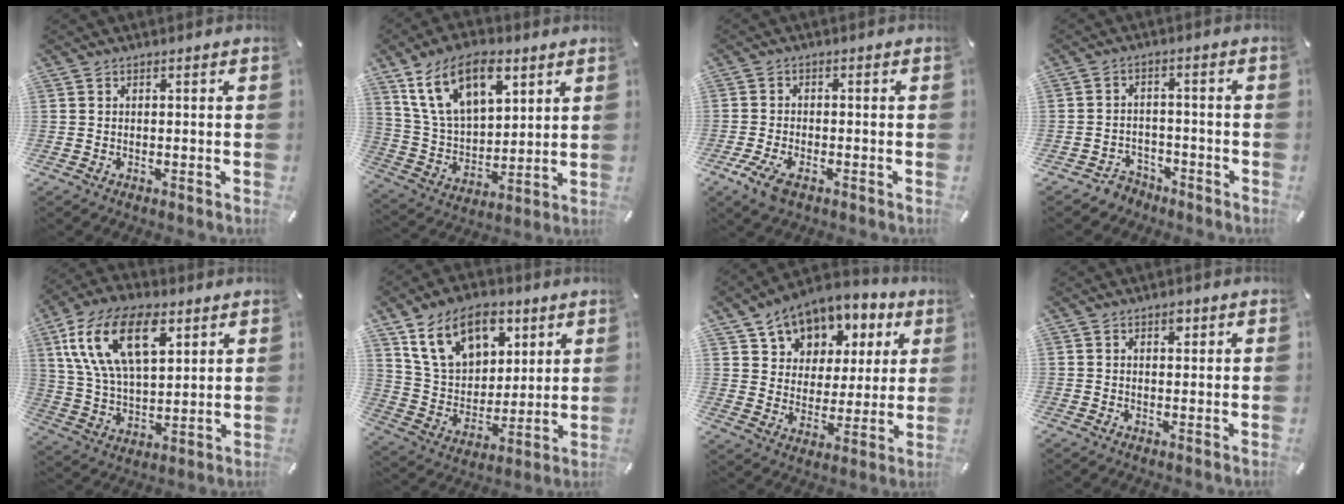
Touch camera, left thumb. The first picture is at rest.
{"total": 16.6, "force": [9.1, 9.6, 10.0], "torque": [-0.215, -0.026, 0.165]}
{"total": 4.8, "force": [-2.8, 2.2, 3.2], "torque": [-0.082, -0.001, -0.055]}
{"total": 4.3, "force": [-2.9, 3.0, 1.0], "torque": [-0.022, 0.013, -0.057]}
{"total": 18.0, "force": [8.2, 9.7, 12.8], "torque": [-0.277, -0.011, 0.140]}
{"total": 16.2, "force": [8.9, 11.0, 8.0], "torque": [-0.150, -0.028, 0.171]}
{"total": 11.5, "force": [7.2, 8.4, 3.1], "torque": [-0.058, -0.048, 0.134]}
{"total": 1.7, "force": [0.9, 1.0, 1.0], "torque": [-0.005, -0.005, 0.012]}